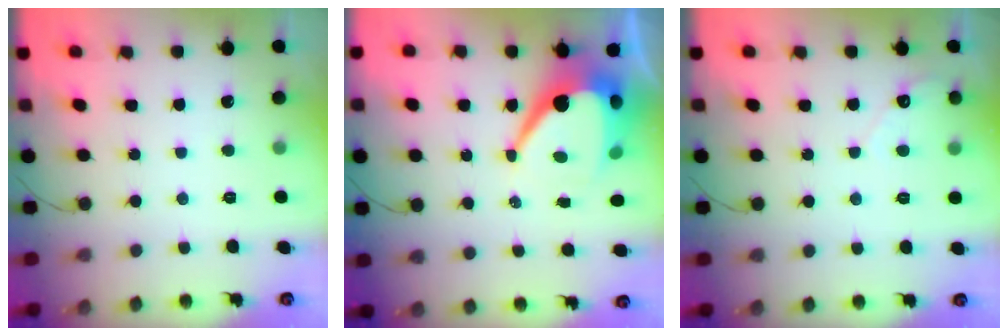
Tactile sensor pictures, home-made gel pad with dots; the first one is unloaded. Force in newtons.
{"total": 12.9, "press": 12.9, "slide": 0.9}
{"total": 2.7, "press": 2.7, "slide": 0.2}